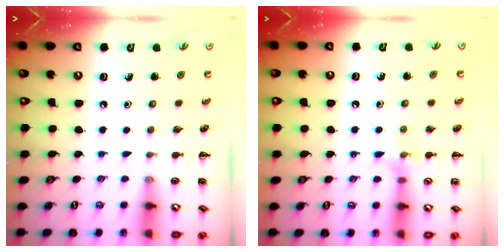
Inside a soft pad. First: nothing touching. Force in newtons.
{"total": 7.0, "press": 6.8, "slide": 1.7}